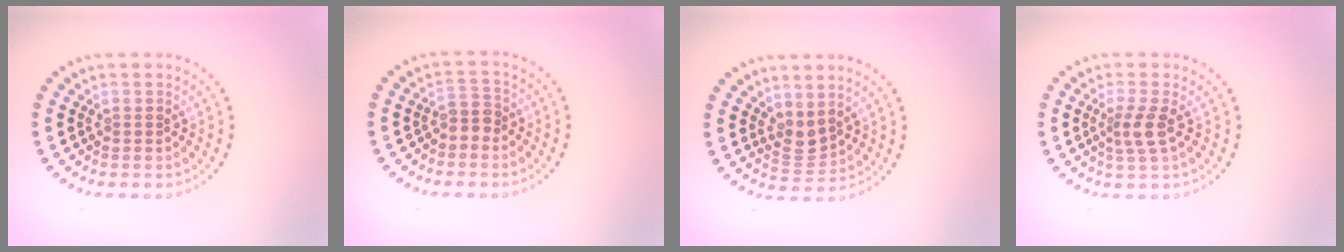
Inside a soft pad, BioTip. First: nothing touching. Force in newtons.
{"total": 1.7, "press": 1.5, "slide": 0.9}
{"total": 2.0, "press": 1.6, "slide": 1.2}
{"total": 2.3, "press": 1.7, "slide": 1.5}